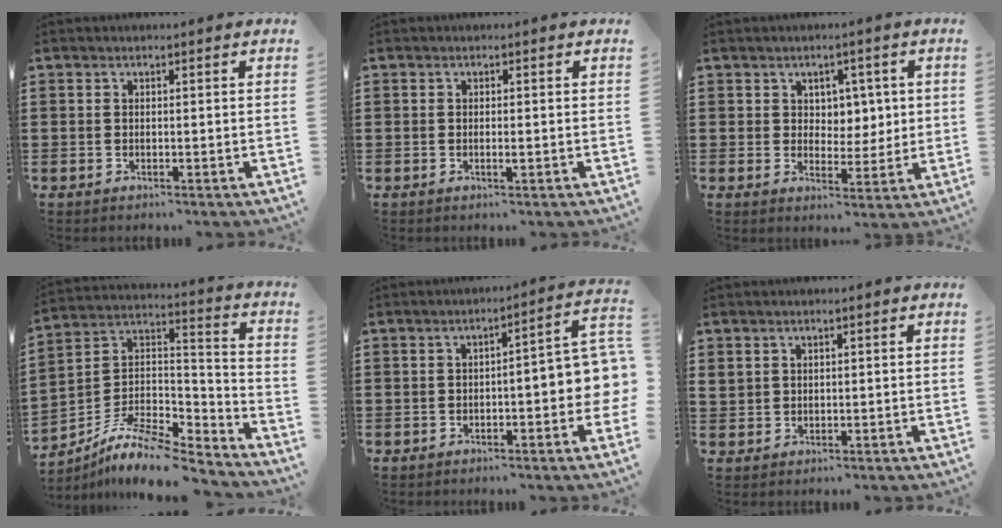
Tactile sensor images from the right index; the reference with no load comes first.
{"total": 0.9, "force": [-0.3, 0.1, 0.9], "torque": [-0.016, -0.006, -0.003]}
{"total": 4.3, "force": [1.9, 3.5, 1.5], "torque": [-0.030, 0.007, 0.031]}
{"total": 10.3, "force": [-8.4, 3.1, 5.0], "torque": [-0.102, 0.019, -0.170]}
{"total": 5.7, "force": [-1.1, 1.4, 5.4], "torque": [-0.079, -0.010, -0.024]}
{"total": 1.4, "force": [1.1, 0.9, 0.2], "torque": [-0.006, 0.003, 0.021]}